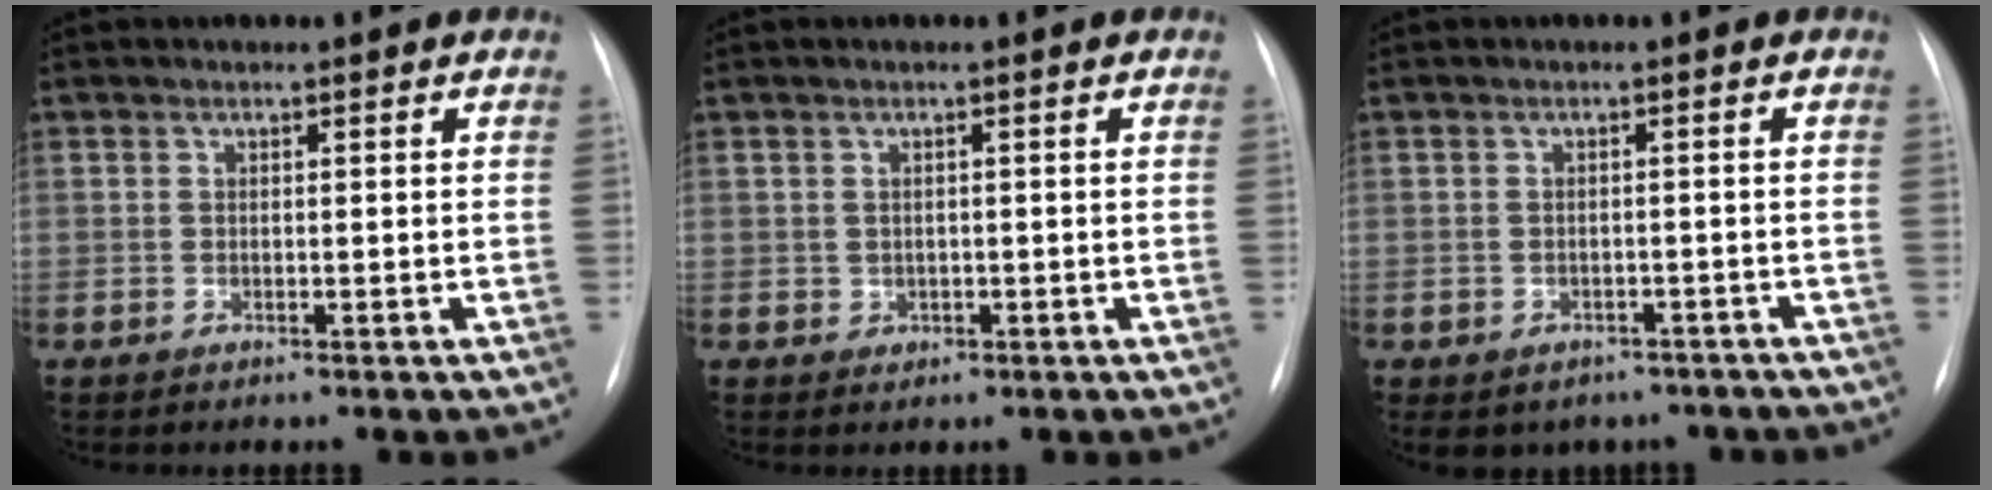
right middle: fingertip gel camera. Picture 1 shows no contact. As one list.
[{"total": 1.2, "force": [-0.2, 1.1, 0.3], "torque": [-0.007, 0.001, 0.003]}, {"total": 8.5, "force": [-6.4, 5.3, 1.8], "torque": [-0.020, 0.009, -0.067]}]